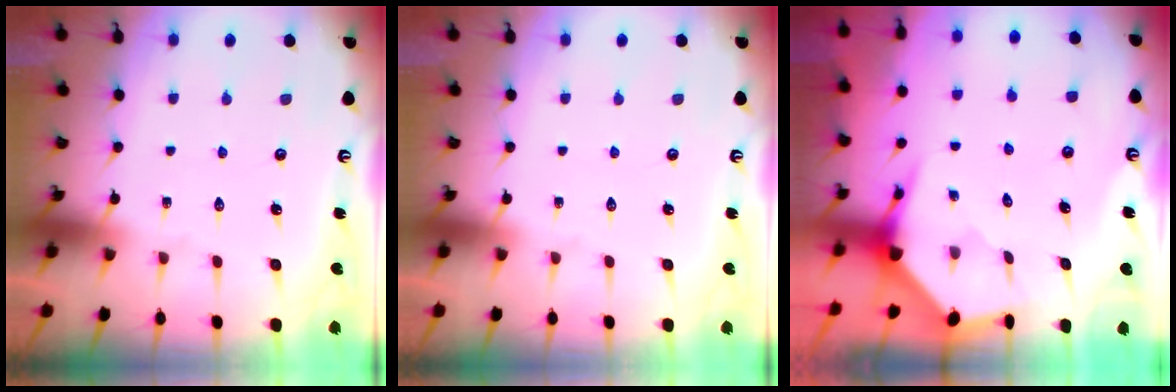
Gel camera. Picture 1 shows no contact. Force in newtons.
{"total": 0.0}
{"total": 3.9, "press": 3.9, "slide": 0.5}